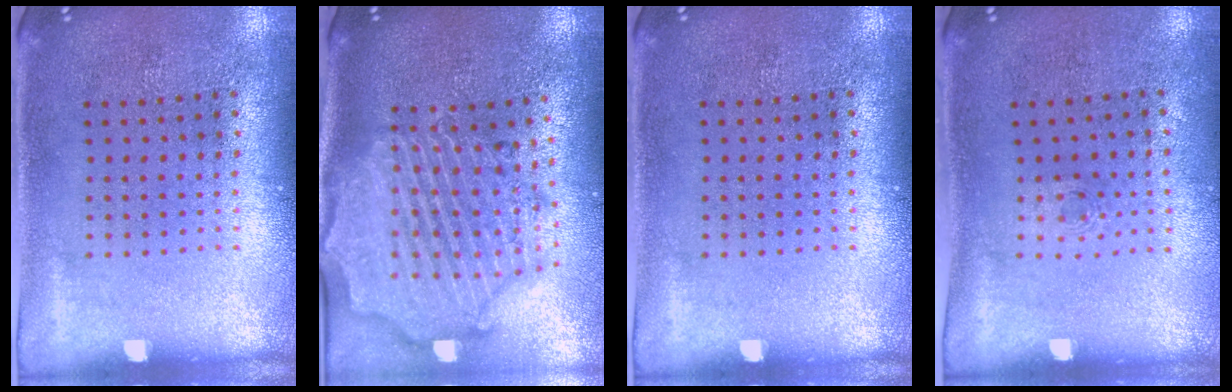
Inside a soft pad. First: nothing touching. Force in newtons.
{"total": 3.2, "press": 2.8, "slide": 1.6}
{"total": 0.0}
{"total": 0.5, "press": 0.3, "slide": 0.4}